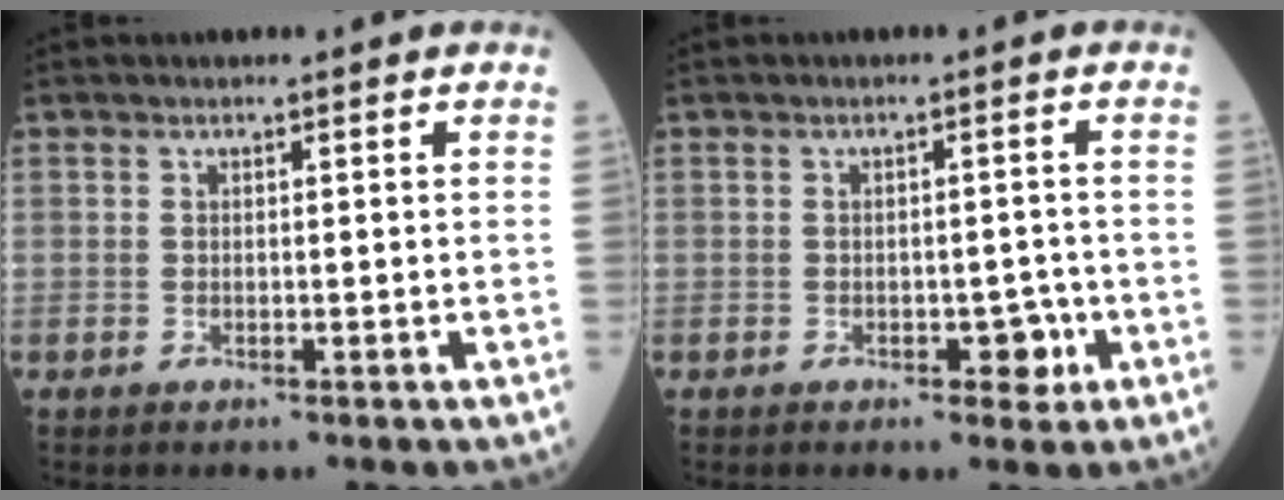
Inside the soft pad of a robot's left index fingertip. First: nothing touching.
{"total": 3.1, "force": [-1.4, 1.7, 2.2], "torque": [-0.022, 0.005, -0.015]}